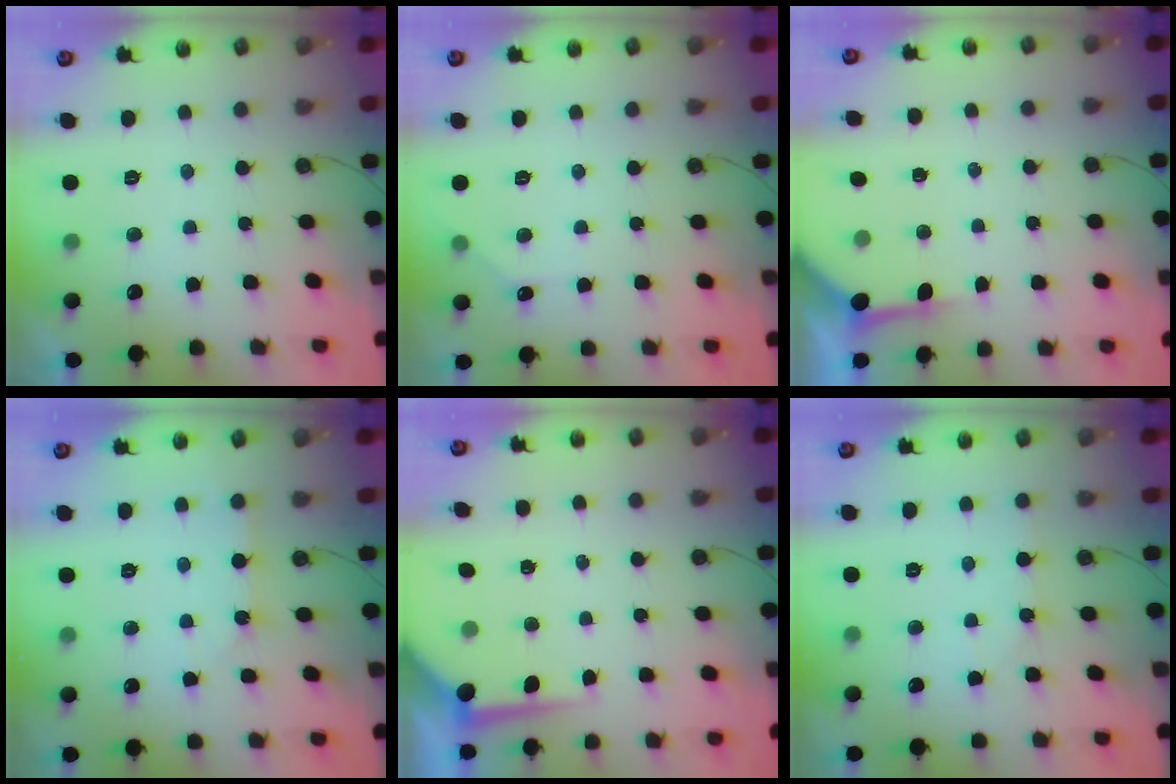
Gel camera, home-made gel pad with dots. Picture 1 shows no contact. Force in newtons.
{"total": 3.0, "press": 3.0, "slide": 0.4}
{"total": 3.9, "press": 3.9, "slide": 0.4}
{"total": 2.5, "press": 2.5, "slide": 0.3}
{"total": 5.5, "press": 5.5, "slide": 0.4}
{"total": 2.6, "press": 2.6, "slide": 0.4}